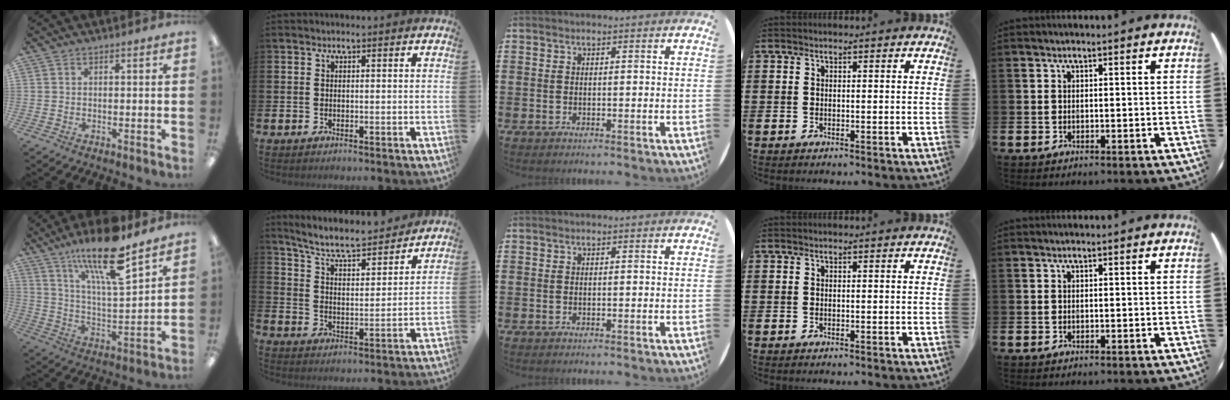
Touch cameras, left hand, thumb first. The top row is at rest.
{"thumb": {"total": 18.3, "force": [13.2, 4.3, 11.9], "torque": [-0.212, -0.074, 0.217]}, "index": {"total": 7.2, "force": [6.6, 1.3, 2.5], "torque": [-0.074, -0.052, 0.110]}}